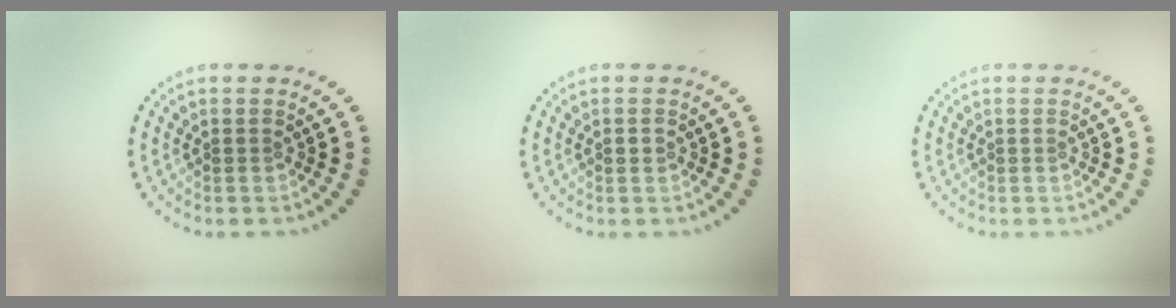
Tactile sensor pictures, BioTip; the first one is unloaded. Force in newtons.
{"total": 0.8, "press": 0.8, "slide": 0.1}
{"total": 0.0}